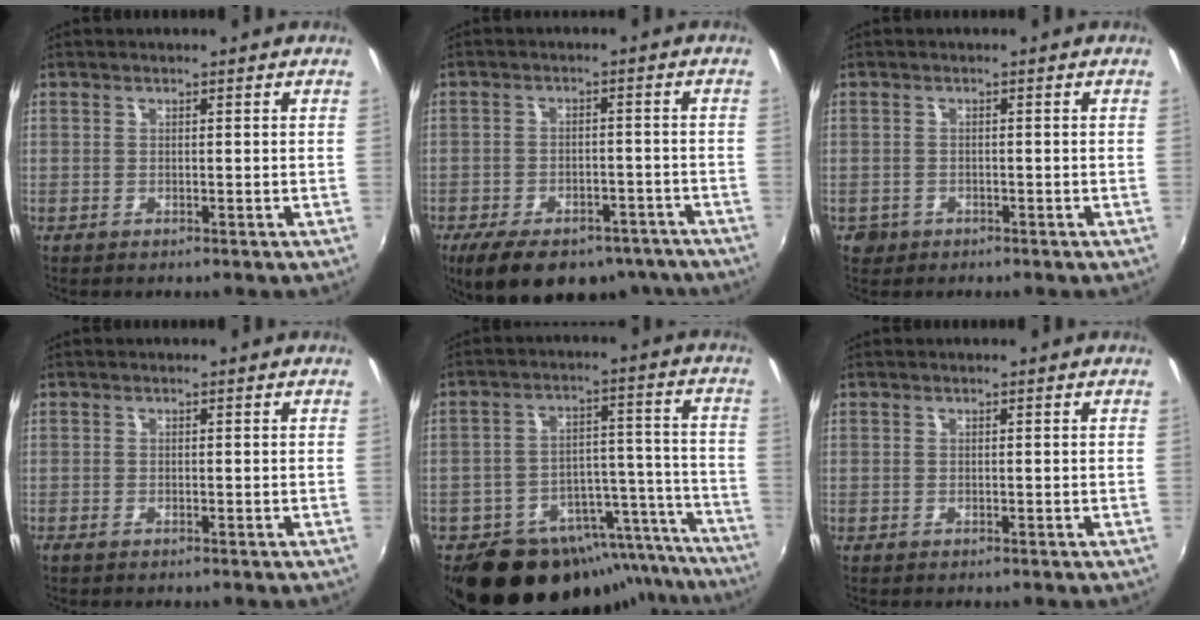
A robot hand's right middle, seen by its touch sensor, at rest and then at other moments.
{"total": 17.8, "force": [-13.2, 8.3, 8.5], "torque": [-0.174, -0.012, -0.173]}
{"total": 2.4, "force": [-1.2, 2.0, 0.6], "torque": [-0.018, -0.003, -0.019]}
{"total": 0.5, "force": [-0.4, 0.2, 0.2], "torque": [-0.005, -0.003, -0.010]}
{"total": 23.5, "force": [-19.8, 10.0, 7.6], "torque": [-0.124, 0.045, -0.259]}
{"total": 0.0}